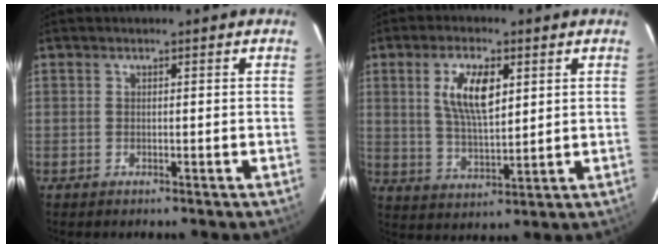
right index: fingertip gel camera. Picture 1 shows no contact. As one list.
[{"total": 9.1, "force": [3.0, 3.8, 7.7], "torque": [-0.144, 0.005, 0.060]}]